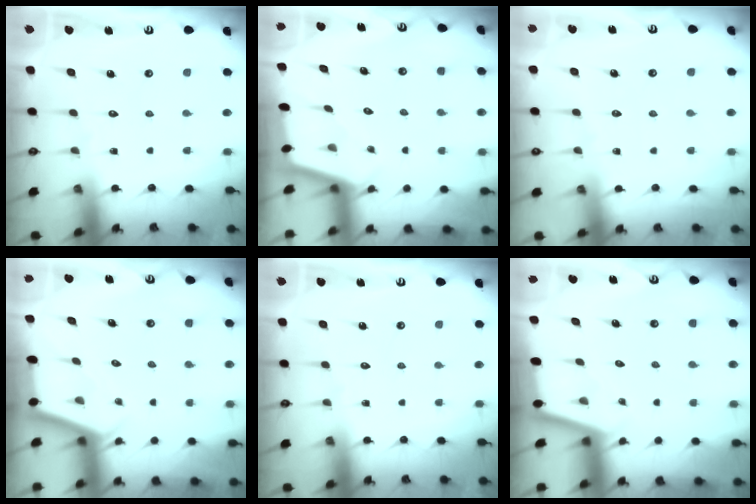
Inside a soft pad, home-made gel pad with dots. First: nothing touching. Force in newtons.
{"total": 1.9, "press": 1.9, "slide": 0.2}
{"total": 2.4, "press": 2.4, "slide": 0.4}
{"total": 2.4, "press": 2.4, "slide": 0.2}
{"total": 0.0}
{"total": 2.8, "press": 2.8, "slide": 0.2}